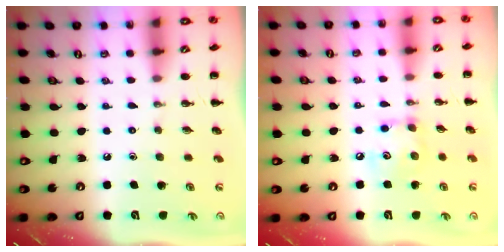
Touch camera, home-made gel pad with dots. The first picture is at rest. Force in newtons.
{"total": 7.1, "press": 7.1, "slide": 0.4}